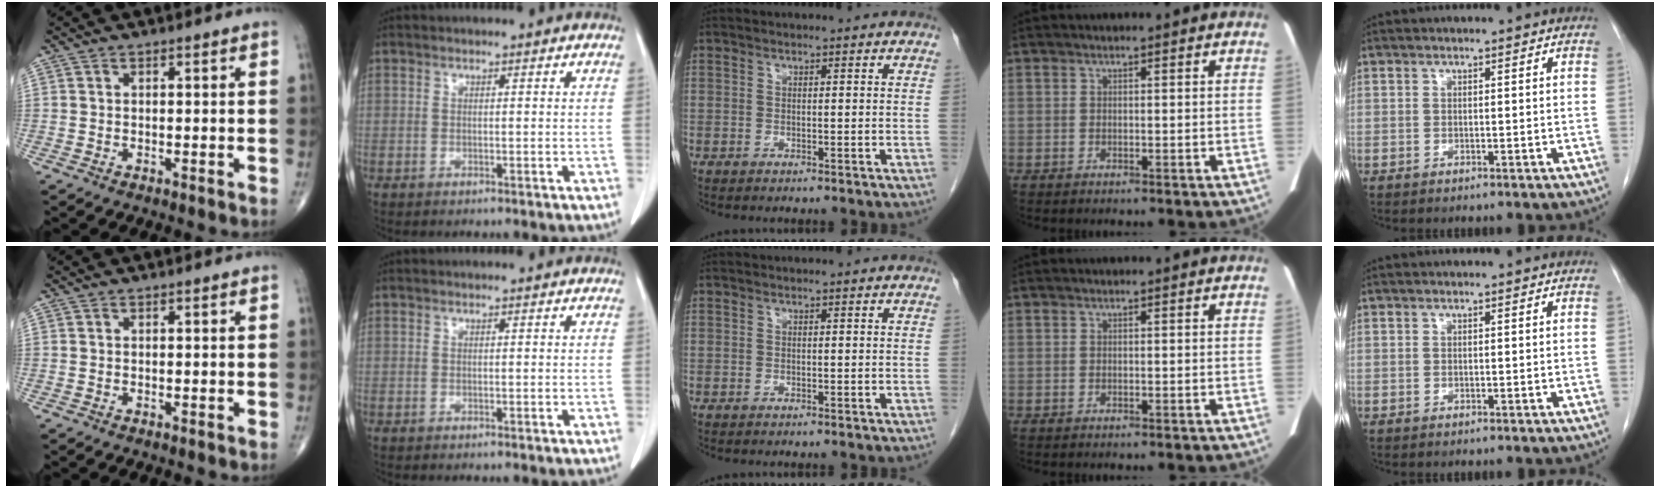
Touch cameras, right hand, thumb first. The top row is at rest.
{}